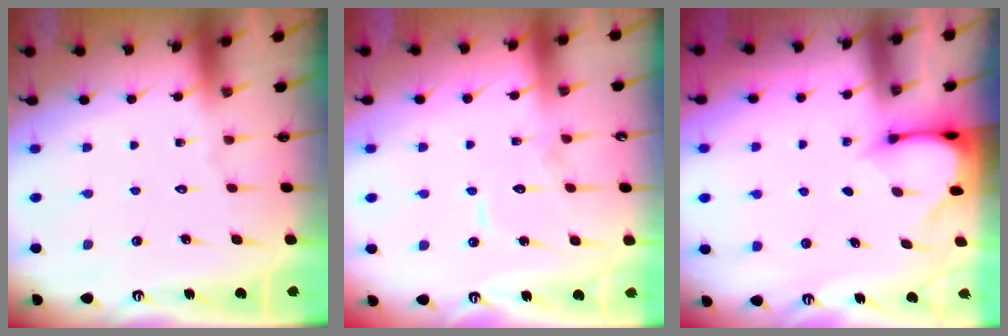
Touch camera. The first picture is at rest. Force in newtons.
{"total": 8.4, "press": 8.4, "slide": 0.6}
{"total": 3.4, "press": 3.3, "slide": 0.3}